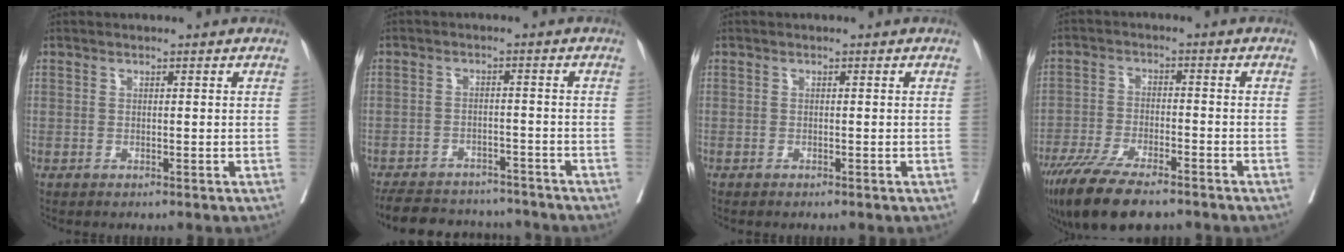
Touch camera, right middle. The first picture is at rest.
{"total": 13.5, "force": [-12.1, 4.7, 3.8], "torque": [-0.078, 0.004, -0.161]}
{"total": 0.0}
{"total": 12.7, "force": [-9.7, 3.2, 7.6], "torque": [-0.137, -0.029, -0.162]}